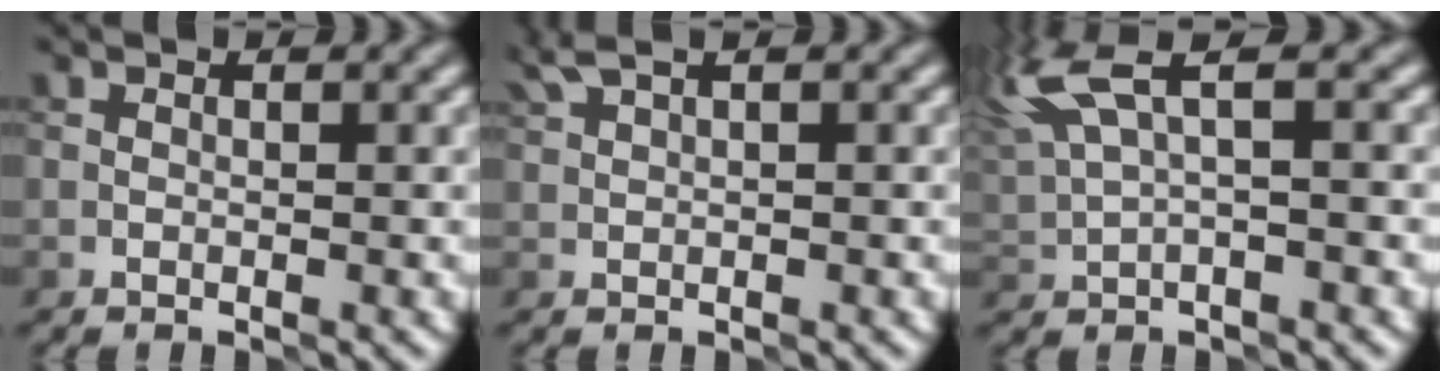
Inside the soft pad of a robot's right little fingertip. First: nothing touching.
{"total": 2.3, "force": [1.8, 0.2, 1.4], "torque": [-0.037, 0.012, 0.043]}
{"total": 6.1, "force": [3.2, 1.4, 5.0], "torque": [-0.125, 0.019, 0.065]}